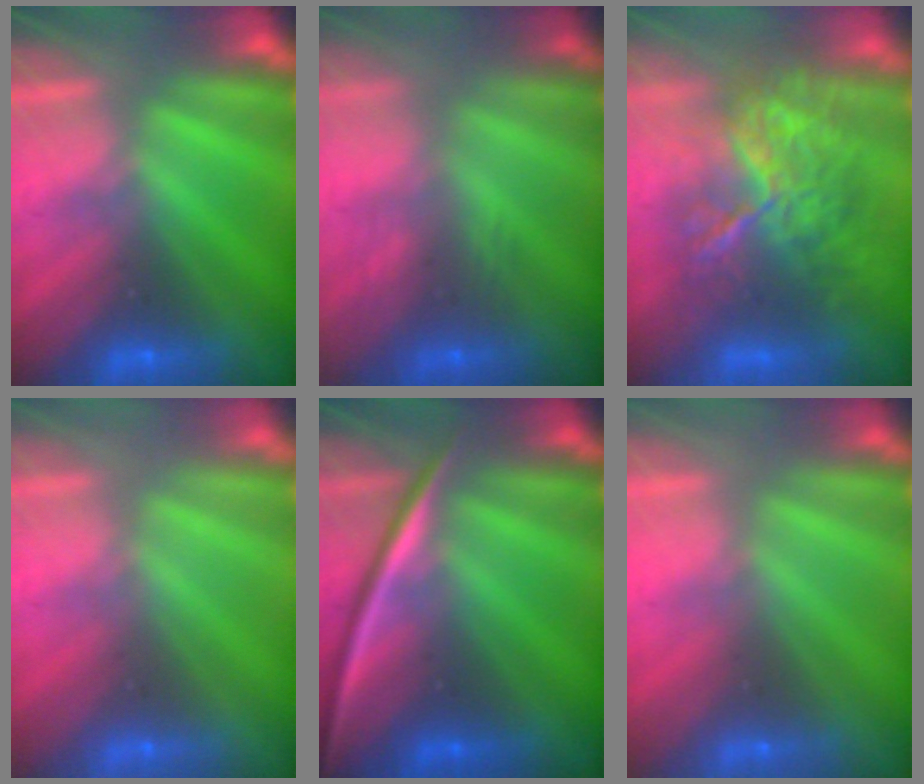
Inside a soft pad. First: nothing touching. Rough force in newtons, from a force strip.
{"total": 2.9}
{"total": 9.8}
{"total": 3.1}
{"total": 2.2}
{"total": 3.2}